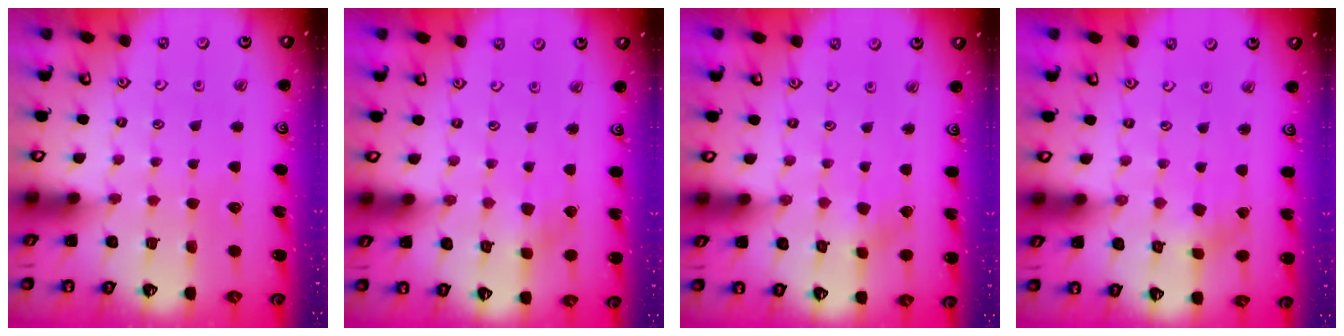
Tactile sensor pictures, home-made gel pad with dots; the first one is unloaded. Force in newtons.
{"total": 2.4, "press": 2.3, "slide": 0.6}
{"total": 2.9, "press": 2.9, "slide": 0.2}
{"total": 1.4, "press": 1.4, "slide": 0.3}